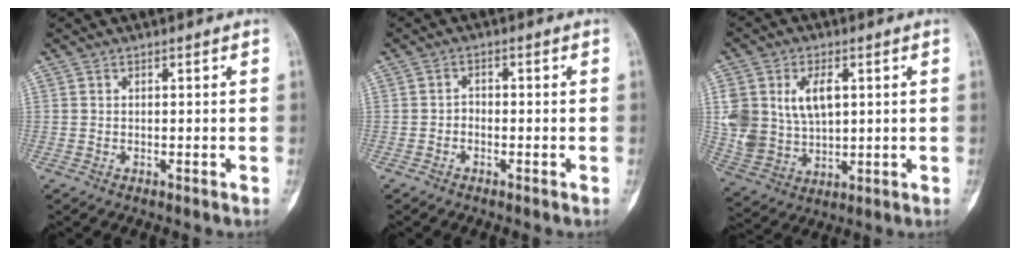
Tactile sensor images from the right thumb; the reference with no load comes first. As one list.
[{"total": 1.4, "force": [-0.7, 1.0, 0.7], "torque": [-0.005, 0.010, -0.017]}, {"total": 12.1, "force": [3.1, 8.1, 8.5], "torque": [-0.149, -0.008, 0.074]}]